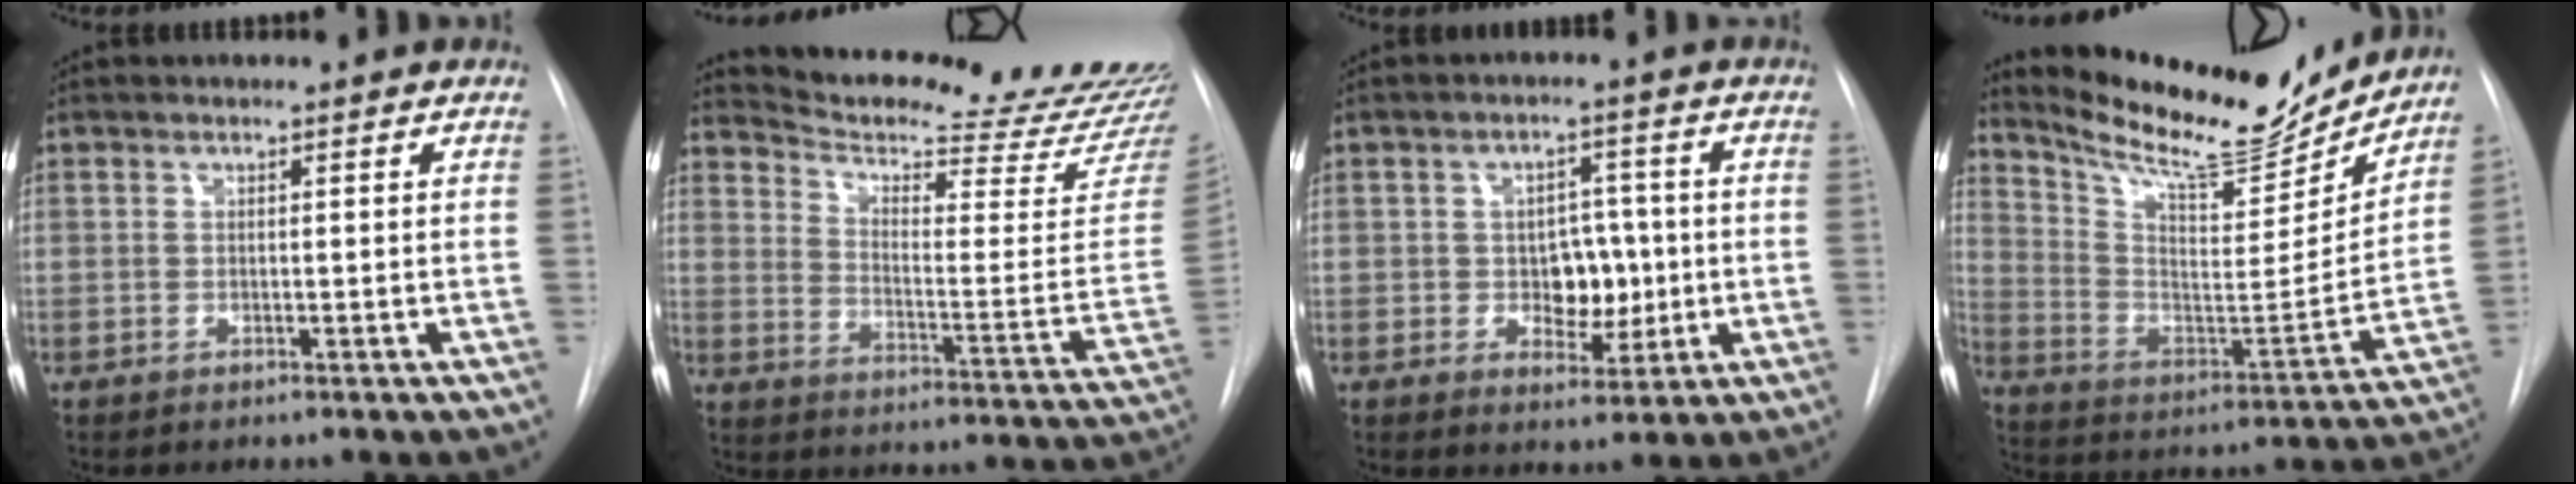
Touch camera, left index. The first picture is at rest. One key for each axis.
{"total": 25.2, "fx": 23.8, "fy": 1.0, "fz": 8.0, "tx": -0.123, "ty": -0.133, "tz": 0.303}
{"total": 6.4, "fx": -1.3, "fy": 4.4, "fz": 4.5, "tx": -0.058, "ty": 0.004, "tz": -0.010}
{"total": 18.9, "fx": 17.5, "fy": 3.4, "fz": 6.5, "tx": -0.126, "ty": -0.039, "tz": 0.279}